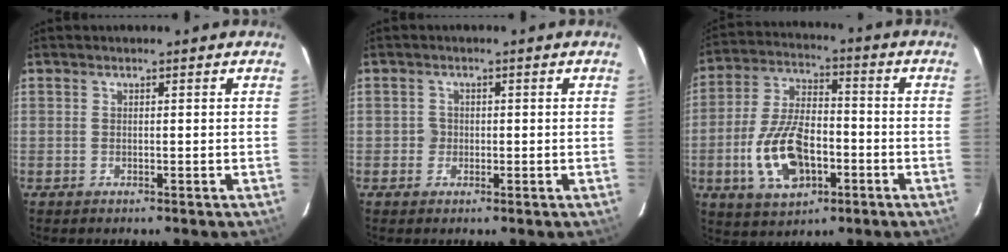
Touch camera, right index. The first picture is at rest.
{"total": 1.8, "force": [-0.5, 1.8, 0.0], "torque": [0.001, 0.004, -0.008]}
{"total": 14.7, "force": [-4.8, 8.0, 11.4], "torque": [-0.239, 0.006, -0.078]}